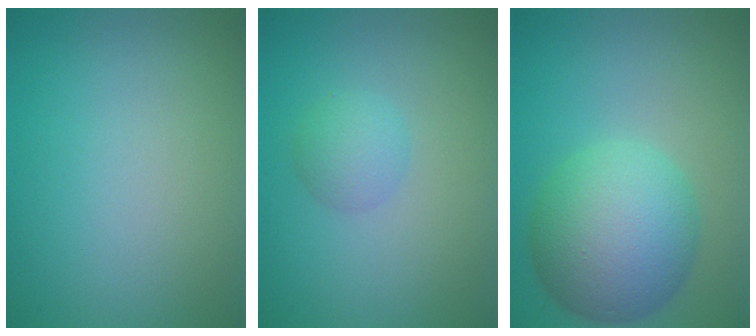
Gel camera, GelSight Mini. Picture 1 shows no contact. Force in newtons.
{"total": 2.0, "press": 2.0, "slide": 0.1}
{"total": 8.3, "press": 8.3, "slide": 0.1}